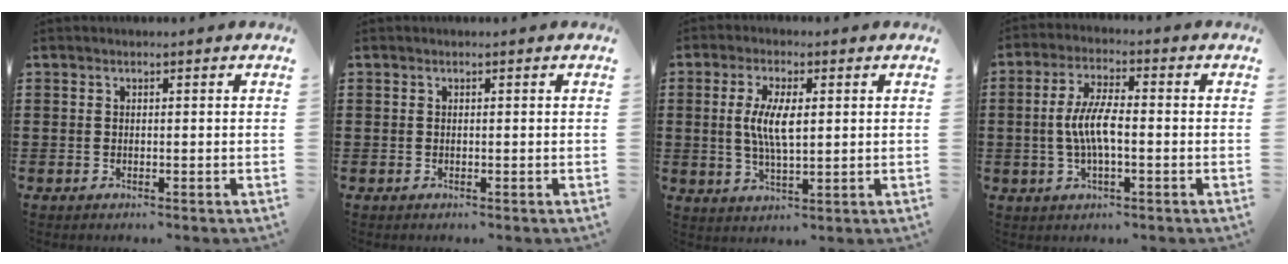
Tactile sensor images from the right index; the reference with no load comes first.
{"total": 0.0}
{"total": 6.4, "force": [0.7, 2.2, 5.9], "torque": [-0.123, 0.006, 0.007]}
{"total": 6.5, "force": [-0.8, 1.9, 6.2], "torque": [-0.136, -0.004, -0.024]}